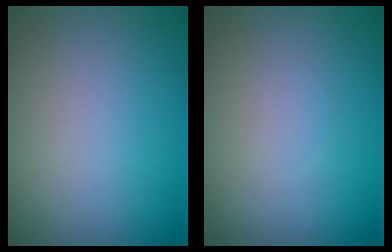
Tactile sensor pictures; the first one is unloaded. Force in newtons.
{"total": 0.0}